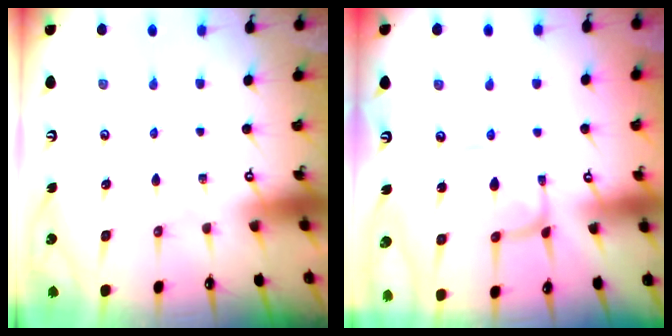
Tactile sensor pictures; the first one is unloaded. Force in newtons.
{"total": 0.9, "press": 0.9, "slide": 0.2}